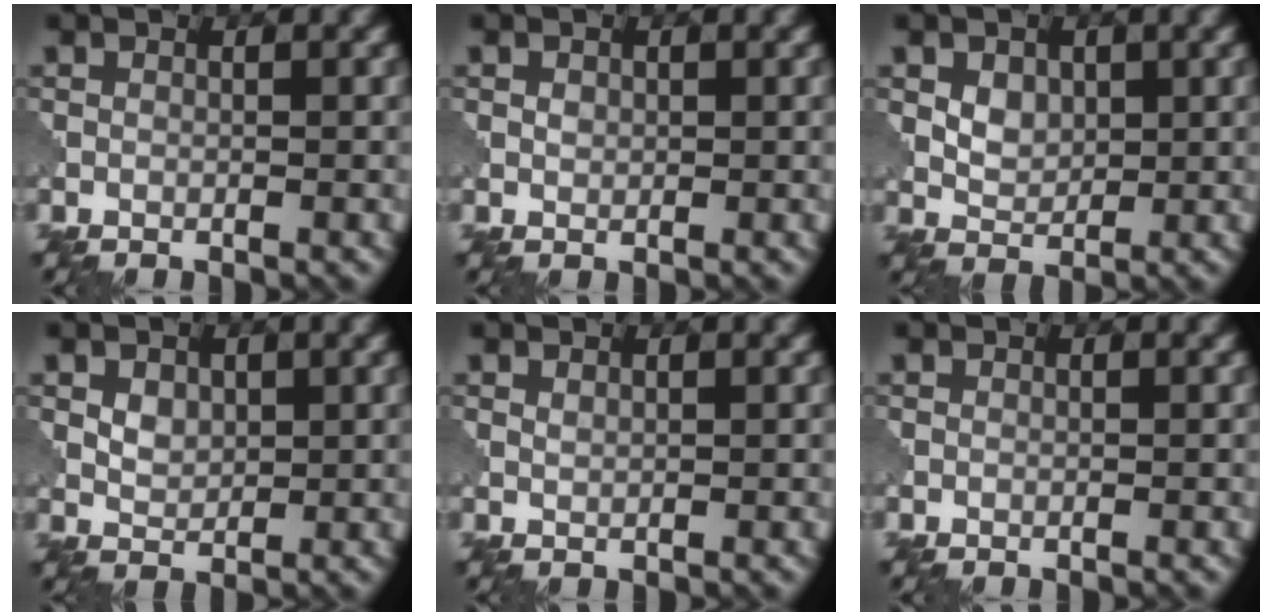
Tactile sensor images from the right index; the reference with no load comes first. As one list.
[{"total": 0.7, "force": [0.2, 0.5, 0.3], "torque": [-0.007, 0.000, 0.003]}, {"total": 2.8, "force": [1.0, 2.1, 1.7], "torque": [-0.030, 0.006, 0.015]}, {"total": 2.0, "force": [0.7, 1.5, 1.2], "torque": [-0.022, 0.001, 0.010]}, {"total": 0.5, "force": [0.4, 0.2, 0.3], "torque": [-0.011, 0.000, 0.009]}, {"total": 0.0}]